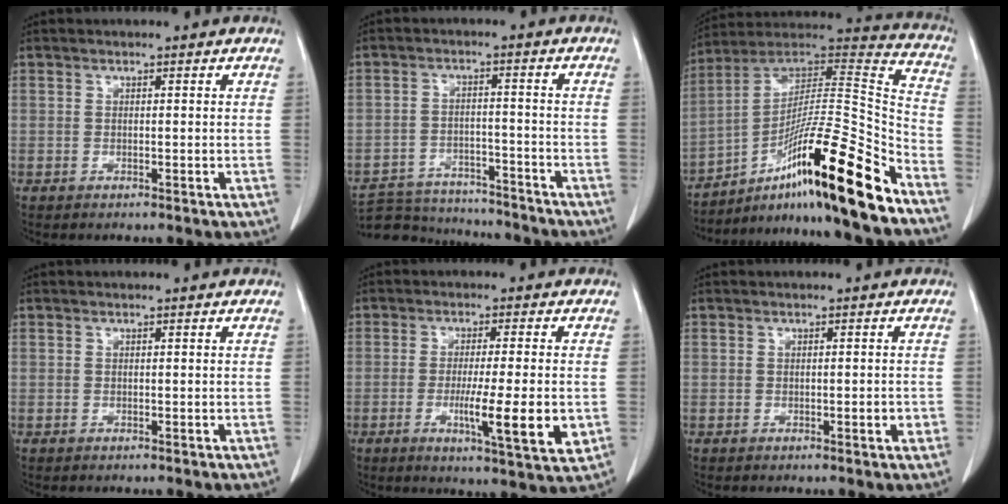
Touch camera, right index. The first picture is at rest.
{"total": 13.5, "force": [-12.9, 3.2, 2.7], "torque": [-0.043, 0.008, -0.188]}
{"total": 24.0, "force": [-14.4, 0.8, 19.2], "torque": [-0.290, 0.004, -0.243]}
{"total": 0.0}
{"total": 10.0, "force": [-2.3, 0.4, 9.7], "torque": [-0.150, -0.022, -0.038]}
{"total": 1.4, "force": [-0.4, 0.3, 1.3], "torque": [-0.018, 0.000, -0.005]}